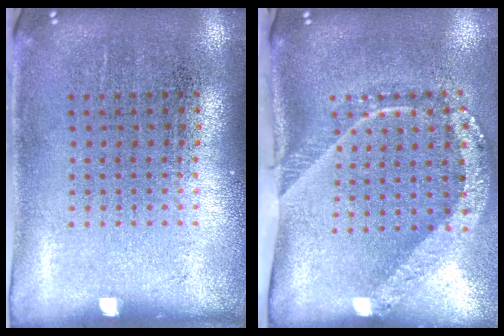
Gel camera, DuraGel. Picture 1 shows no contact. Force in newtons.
{"total": 2.5, "press": 1.7, "slide": 1.8}